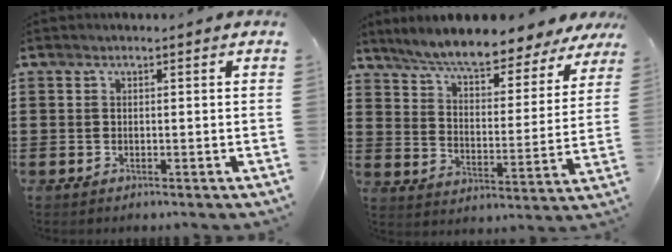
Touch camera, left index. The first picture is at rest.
{"total": 7.1, "force": [6.6, 0.4, 2.6], "torque": [-0.081, -0.036, 0.113]}